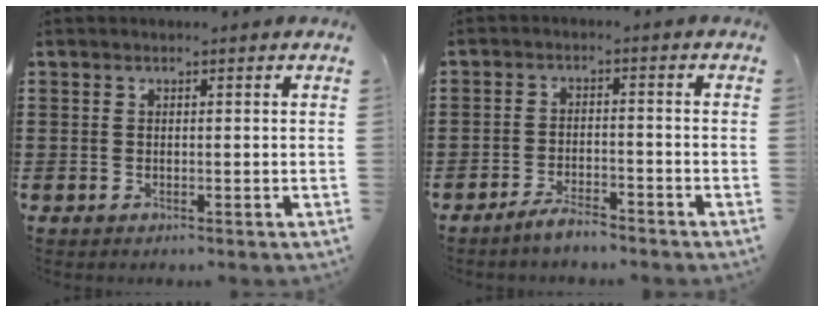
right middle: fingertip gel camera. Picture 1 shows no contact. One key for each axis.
{"total": 3.3, "fx": -3.0, "fy": 0.5, "fz": 1.2, "tx": -0.029, "ty": 0.006, "tz": -0.062}